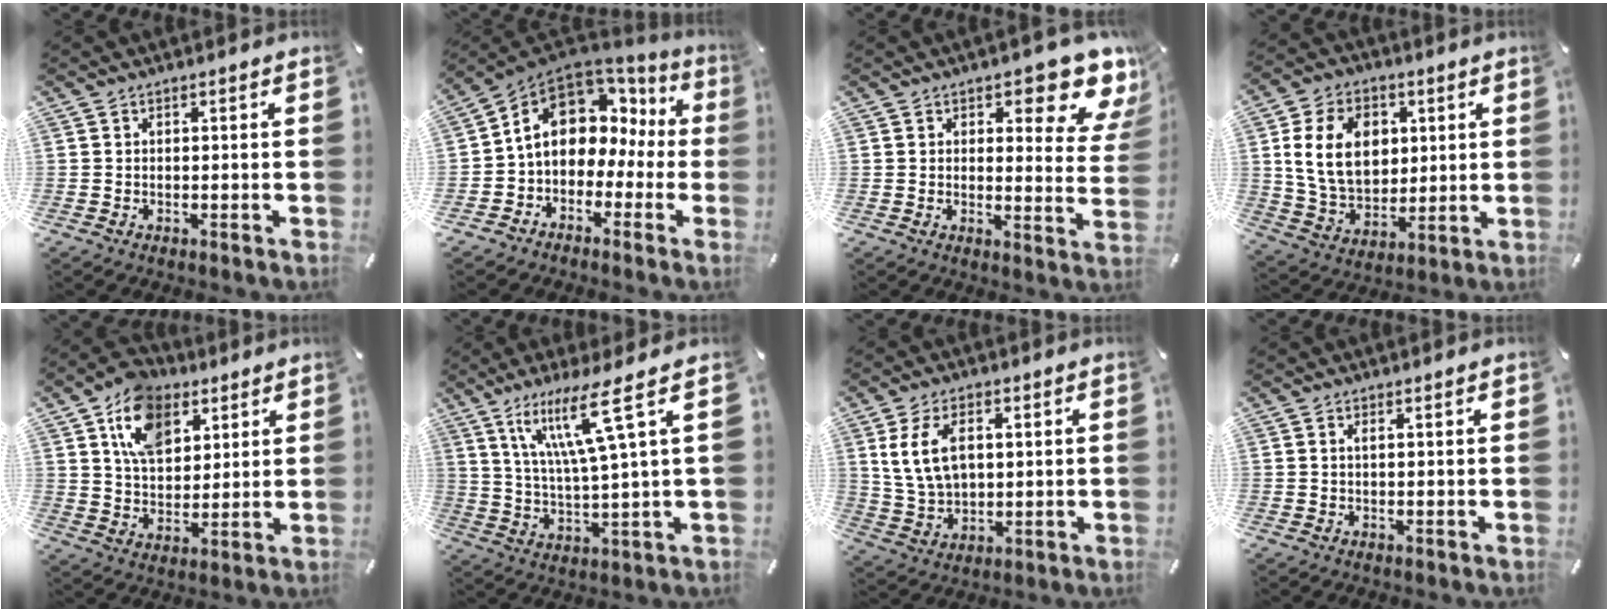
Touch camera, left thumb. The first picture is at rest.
{"total": 10.8, "force": [3.3, 8.2, 6.0], "torque": [-0.126, -0.012, 0.062]}
{"total": 11.5, "force": [7.7, 4.4, 7.3], "torque": [-0.075, -0.061, 0.127]}
{"total": 14.4, "force": [3.3, 11.0, 8.8], "torque": [-0.180, 0.008, 0.059]}
{"total": 12.6, "force": [6.8, 8.4, 6.5], "torque": [-0.113, -0.019, 0.125]}
{"total": 13.7, "force": [6.9, 1.2, 11.8], "torque": [-0.245, -0.019, 0.107]}
{"total": 9.5, "force": [2.9, 6.4, 6.4], "torque": [-0.139, 0.000, 0.049]}
{"total": 1.2, "force": [0.6, 0.0, 1.1], "torque": [-0.022, -0.001, 0.009]}